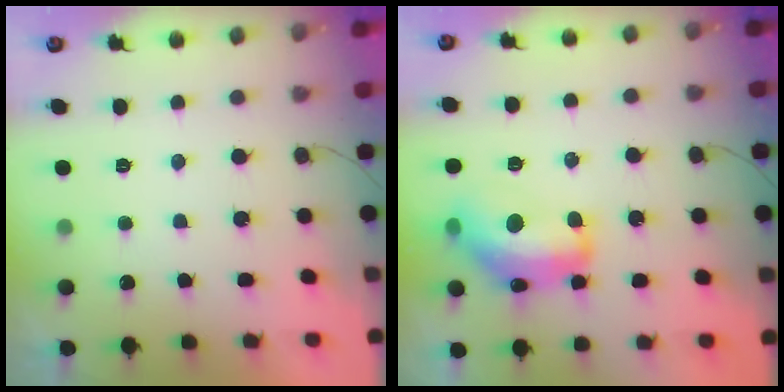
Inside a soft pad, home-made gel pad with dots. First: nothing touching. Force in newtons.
{"total": 15.7, "press": 15.6, "slide": 0.8}